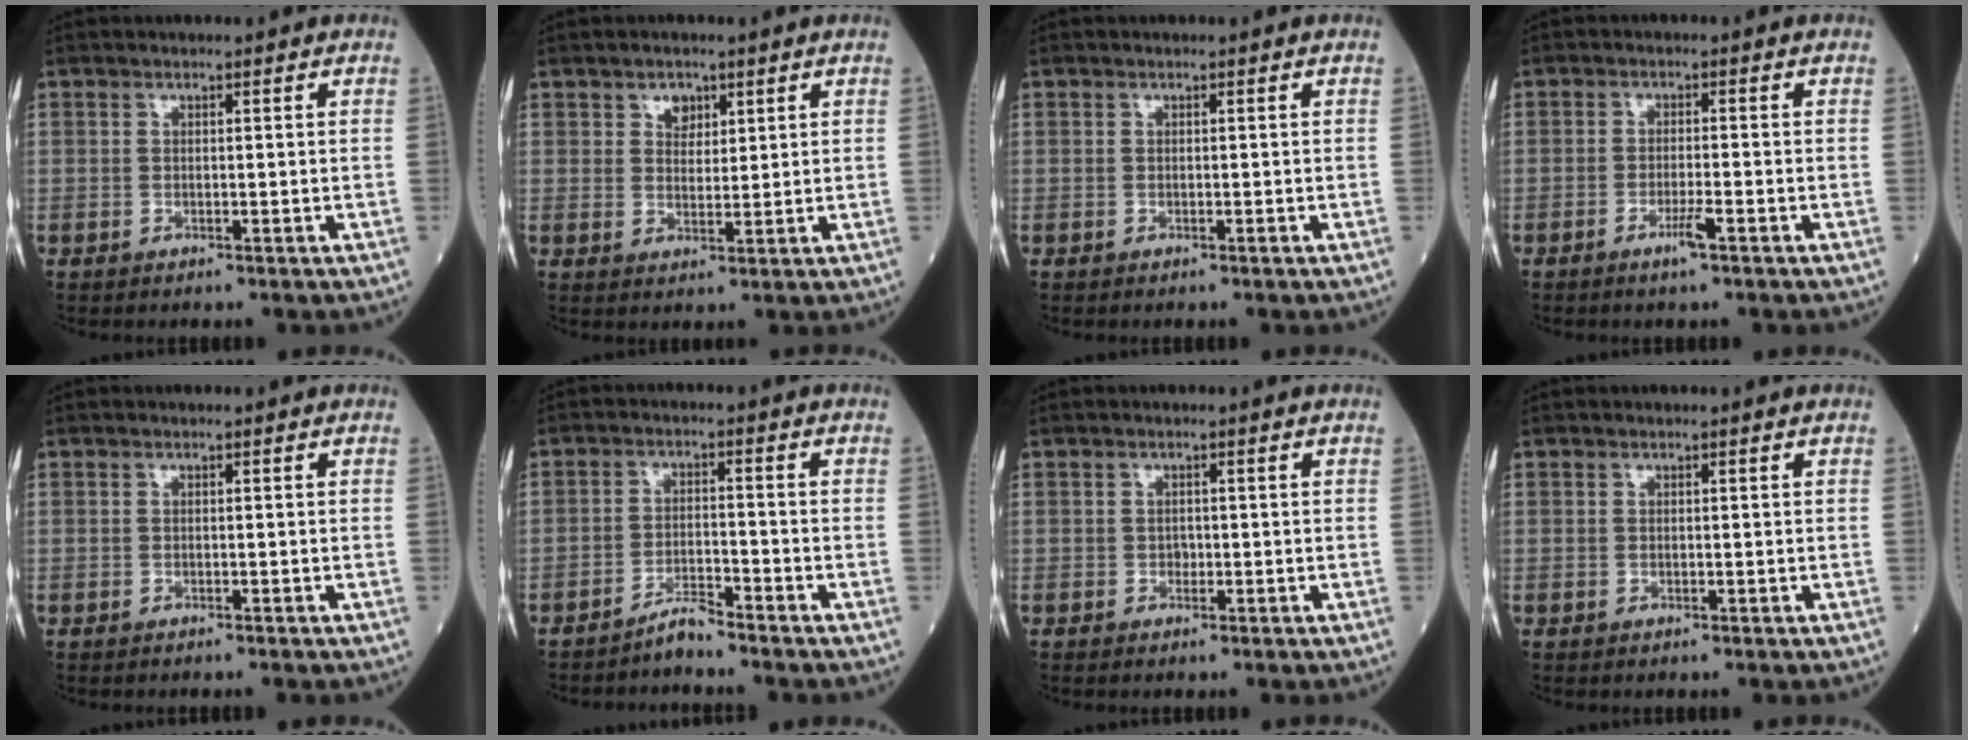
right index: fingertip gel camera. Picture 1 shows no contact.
{"total": 2.9, "force": [1.7, 2.0, 1.3], "torque": [-0.019, 0.001, 0.029]}
{"total": 0.0}
{"total": 2.7, "force": [-1.6, -0.2, 2.2], "torque": [-0.043, -0.004, -0.030]}
{"total": 1.0, "force": [-1.0, 0.0, 0.4], "torque": [-0.005, 0.000, -0.014]}
{"total": 3.0, "force": [-2.9, -0.1, 0.7], "torque": [-0.008, -0.009, -0.054]}
{"total": 0.7, "force": [-0.2, 0.5, 0.4], "torque": [-0.004, 0.003, -0.005]}
{"total": 0.0}